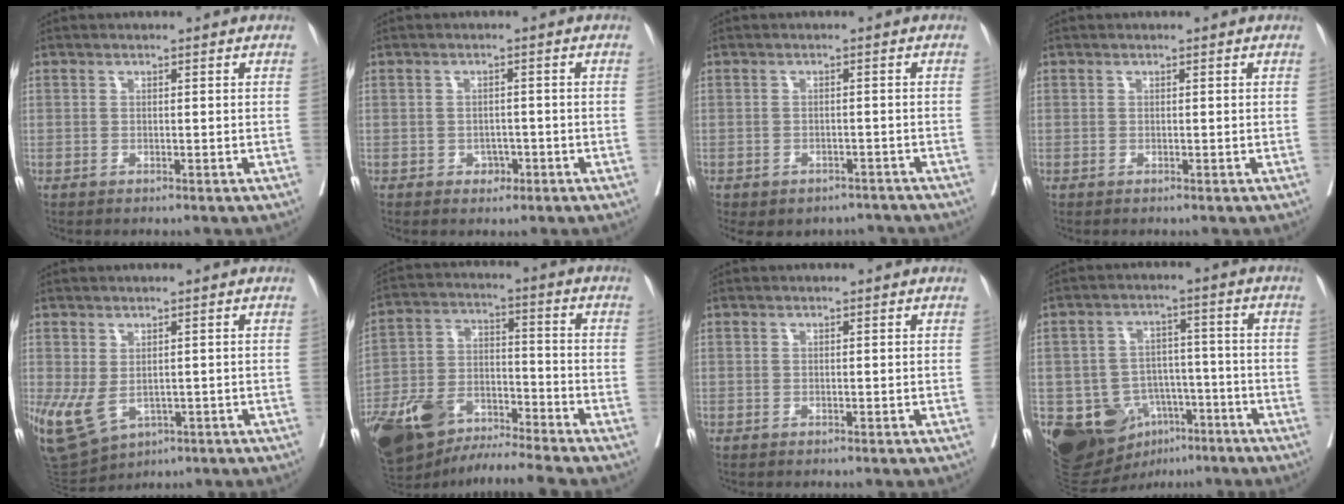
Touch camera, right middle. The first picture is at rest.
{"total": 2.0, "force": [-0.9, 1.5, 0.9], "torque": [-0.007, 0.006, -0.010]}
{"total": 7.2, "force": [-5.8, 4.2, 1.3], "torque": [-0.009, 0.012, -0.067]}
{"total": 0.0}
{"total": 9.2, "force": [-2.6, 5.9, 6.6], "torque": [-0.137, -0.012, -0.025]}
{"total": 13.6, "force": [-11.2, 3.3, 6.9], "torque": [-0.135, 0.008, -0.209]}
{"total": 0.0}
{"total": 12.8, "force": [-6.6, 9.5, 5.5], "torque": [-0.087, 0.026, -0.095]}